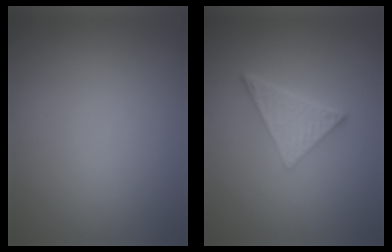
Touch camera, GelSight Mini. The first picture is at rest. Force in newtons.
{"total": 4.7, "press": 3.3, "slide": 3.3}